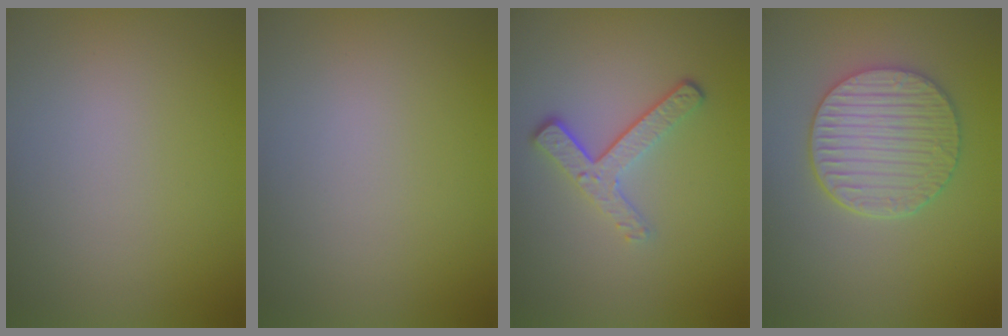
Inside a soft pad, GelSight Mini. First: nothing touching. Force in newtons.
{"total": 0.0}
{"total": 3.4, "press": 2.5, "slide": 2.3}
{"total": 5.2, "press": 4.3, "slide": 2.9}